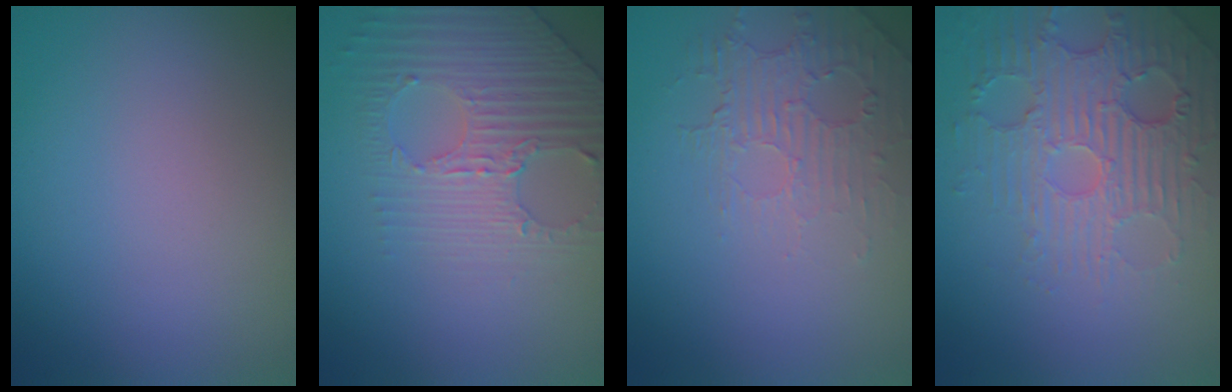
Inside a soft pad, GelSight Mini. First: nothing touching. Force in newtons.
{"total": 3.8, "press": 3.6, "slide": 1.3}
{"total": 2.1, "press": 1.2, "slide": 1.7}
{"total": 4.8, "press": 4.2, "slide": 2.2}